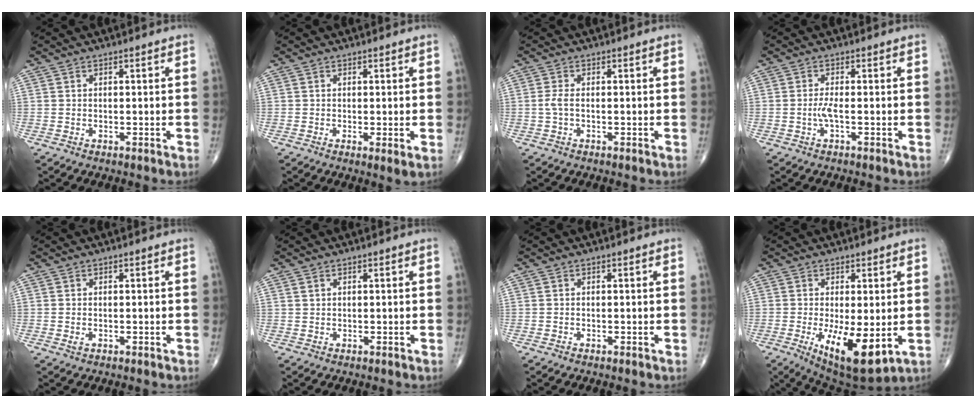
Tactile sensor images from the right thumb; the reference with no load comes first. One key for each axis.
{"total": 1.9, "fx": -0.2, "fy": 0.2, "fz": 1.9, "tx": -0.037, "ty": -0.009, "tz": -0.005}
{"total": 1.6, "fx": -0.2, "fy": 0.5, "fz": 1.5, "tx": -0.040, "ty": -0.003, "tz": -0.008}
{"total": 1.9, "fx": -0.5, "fy": 0.2, "fz": 1.8, "tx": -0.043, "ty": -0.002, "tz": -0.014}
{"total": 0.8, "fx": -0.1, "fy": 0.5, "fz": 0.6, "tx": -0.015, "ty": 0.002, "tz": -0.001}
{"total": 0.6, "fx": 0.4, "fy": 0.3, "fz": 0.2, "tx": -0.002, "ty": 0.000, "tz": 0.007}
{"total": 0.0}
{"total": 11.8, "fx": -2.5, "fy": 4.3, "fz": 10.7, "tx": -0.171, "ty": -0.027, "tz": -0.024}